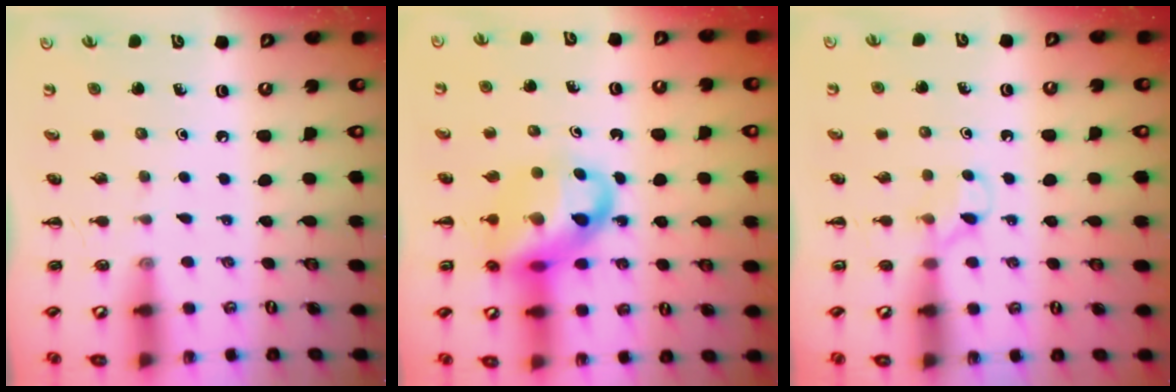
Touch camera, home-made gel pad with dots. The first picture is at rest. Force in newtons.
{"total": 15.2, "press": 14.8, "slide": 3.4}
{"total": 5.0, "press": 4.8, "slide": 1.6}